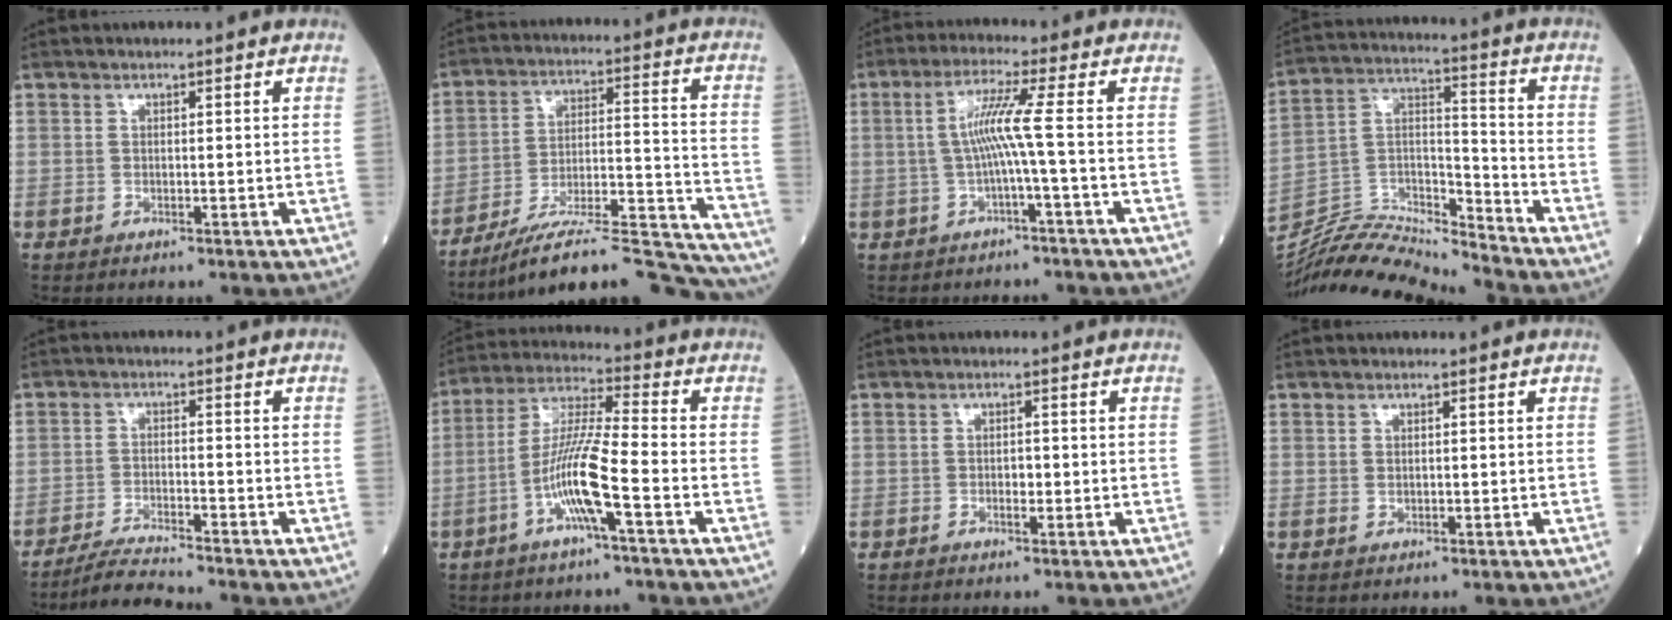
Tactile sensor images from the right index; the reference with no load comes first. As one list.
[{"total": 21.9, "force": [-20.4, 1.2, 8.0], "torque": [-0.075, 0.028, -0.302]}, {"total": 5.7, "force": [-0.4, -1.4, 5.5], "torque": [-0.111, 0.014, -0.004]}, {"total": 15.3, "force": [-15.1, -1.0, 2.2], "torque": [-0.038, 0.038, -0.281]}, {"total": 5.3, "force": [-4.9, -1.0, 1.5], "torque": [-0.029, -0.021, -0.094]}, {"total": 10.3, "force": [-3.8, 0.1, 9.6], "torque": [-0.193, 0.003, -0.077]}, {"total": 1.5, "force": [-0.3, 0.7, 1.3], "torque": [-0.022, 0.002, -0.004]}, {"total": 0.7, "force": [0.2, 0.5, 0.4], "torque": [-0.006, -0.002, 0.007]}]